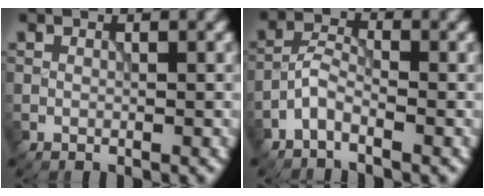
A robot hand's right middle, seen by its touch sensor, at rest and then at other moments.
{"total": 2.2, "force": [-1.6, 0.7, 1.3], "torque": [-0.029, 0.010, -0.042]}